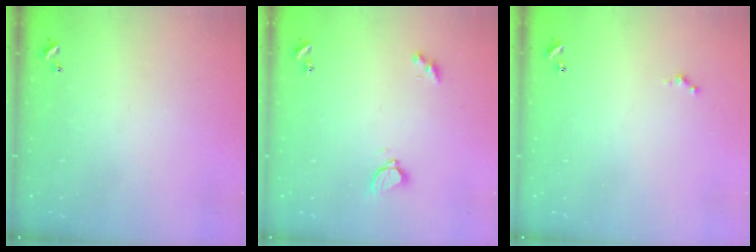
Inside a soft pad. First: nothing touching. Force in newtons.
{"total": 3.0, "press": 3.0, "slide": 0.5}
{"total": 0.0}